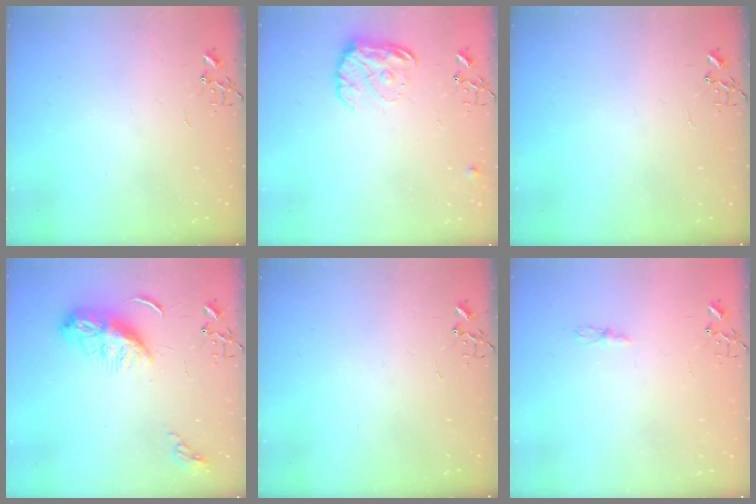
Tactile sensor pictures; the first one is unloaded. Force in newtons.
{"total": 12.7, "press": 12.6, "slide": 0.7}
{"total": 0.0}
{"total": 10.9, "press": 10.9, "slide": 0.4}
{"total": 0.0}
{"total": 4.4, "press": 4.3, "slide": 0.5}